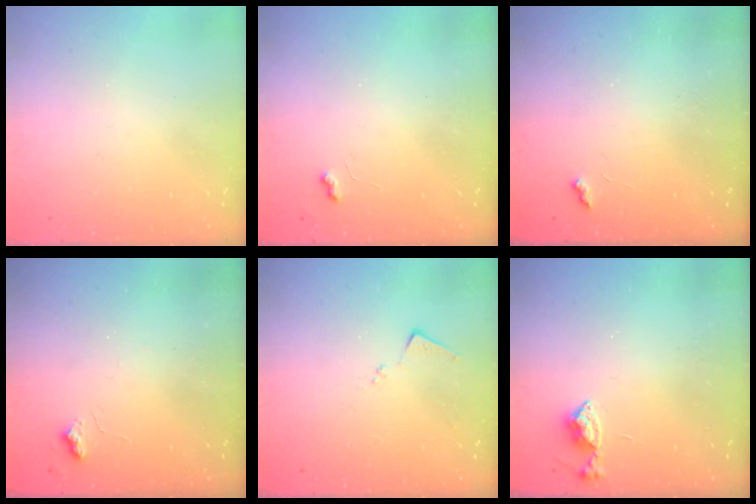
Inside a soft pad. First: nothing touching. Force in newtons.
{"total": 4.1, "press": 4.0, "slide": 0.6}
{"total": 2.1, "press": 2.1, "slide": 0.5}
{"total": 6.1, "press": 6.0, "slide": 0.7}
{"total": 7.6, "press": 7.6, "slide": 0.2}
{"total": 5.8, "press": 5.7, "slide": 0.8}